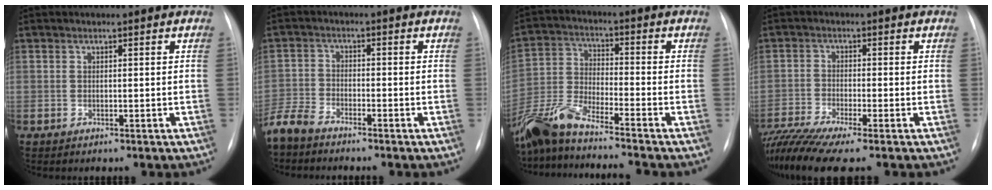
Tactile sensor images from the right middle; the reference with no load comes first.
{"total": 5.3, "force": [-4.8, 1.2, 1.9], "torque": [-0.043, -0.016, -0.098]}
{"total": 12.6, "force": [-11.0, -0.6, 6.1], "torque": [-0.132, -0.013, -0.209]}
{"total": 9.8, "force": [-8.0, -0.5, 5.6], "torque": [-0.113, -0.021, -0.141]}